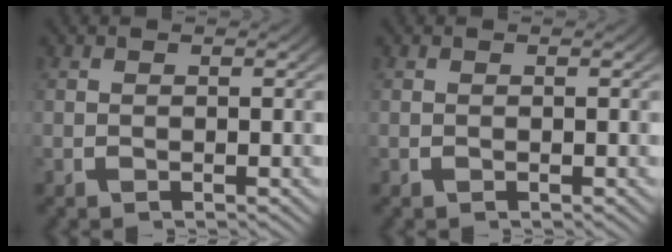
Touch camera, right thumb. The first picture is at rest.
{"total": 0.0}